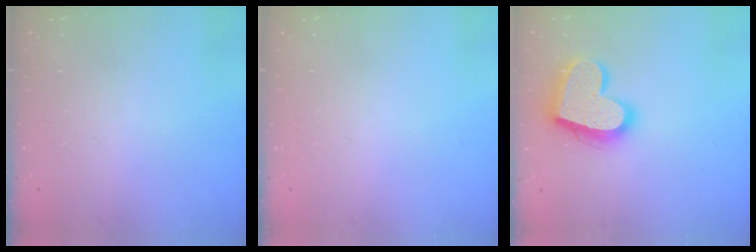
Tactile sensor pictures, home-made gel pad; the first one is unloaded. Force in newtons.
{"total": 0.0}
{"total": 20.3, "press": 20.3, "slide": 1.5}